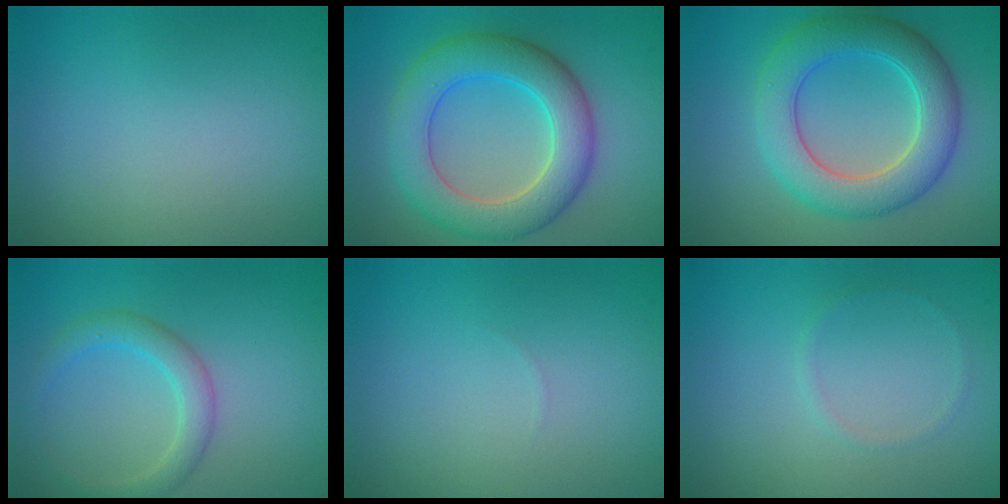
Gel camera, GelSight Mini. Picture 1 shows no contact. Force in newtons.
{"total": 7.1, "press": 7.1, "slide": 0.2}
{"total": 6.6, "press": 6.6, "slide": 0.2}
{"total": 2.7, "press": 2.7, "slide": 0.2}
{"total": 0.0}
{"total": 0.6, "press": 0.6, "slide": 0.0}